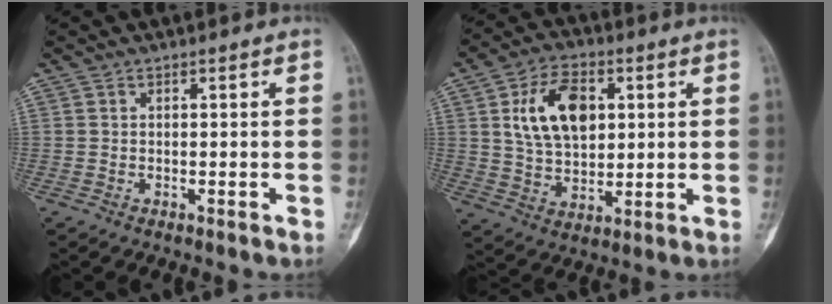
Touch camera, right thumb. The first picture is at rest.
{"total": 13.5, "force": [3.5, 8.5, 9.9], "torque": [-0.149, -0.006, 0.065]}